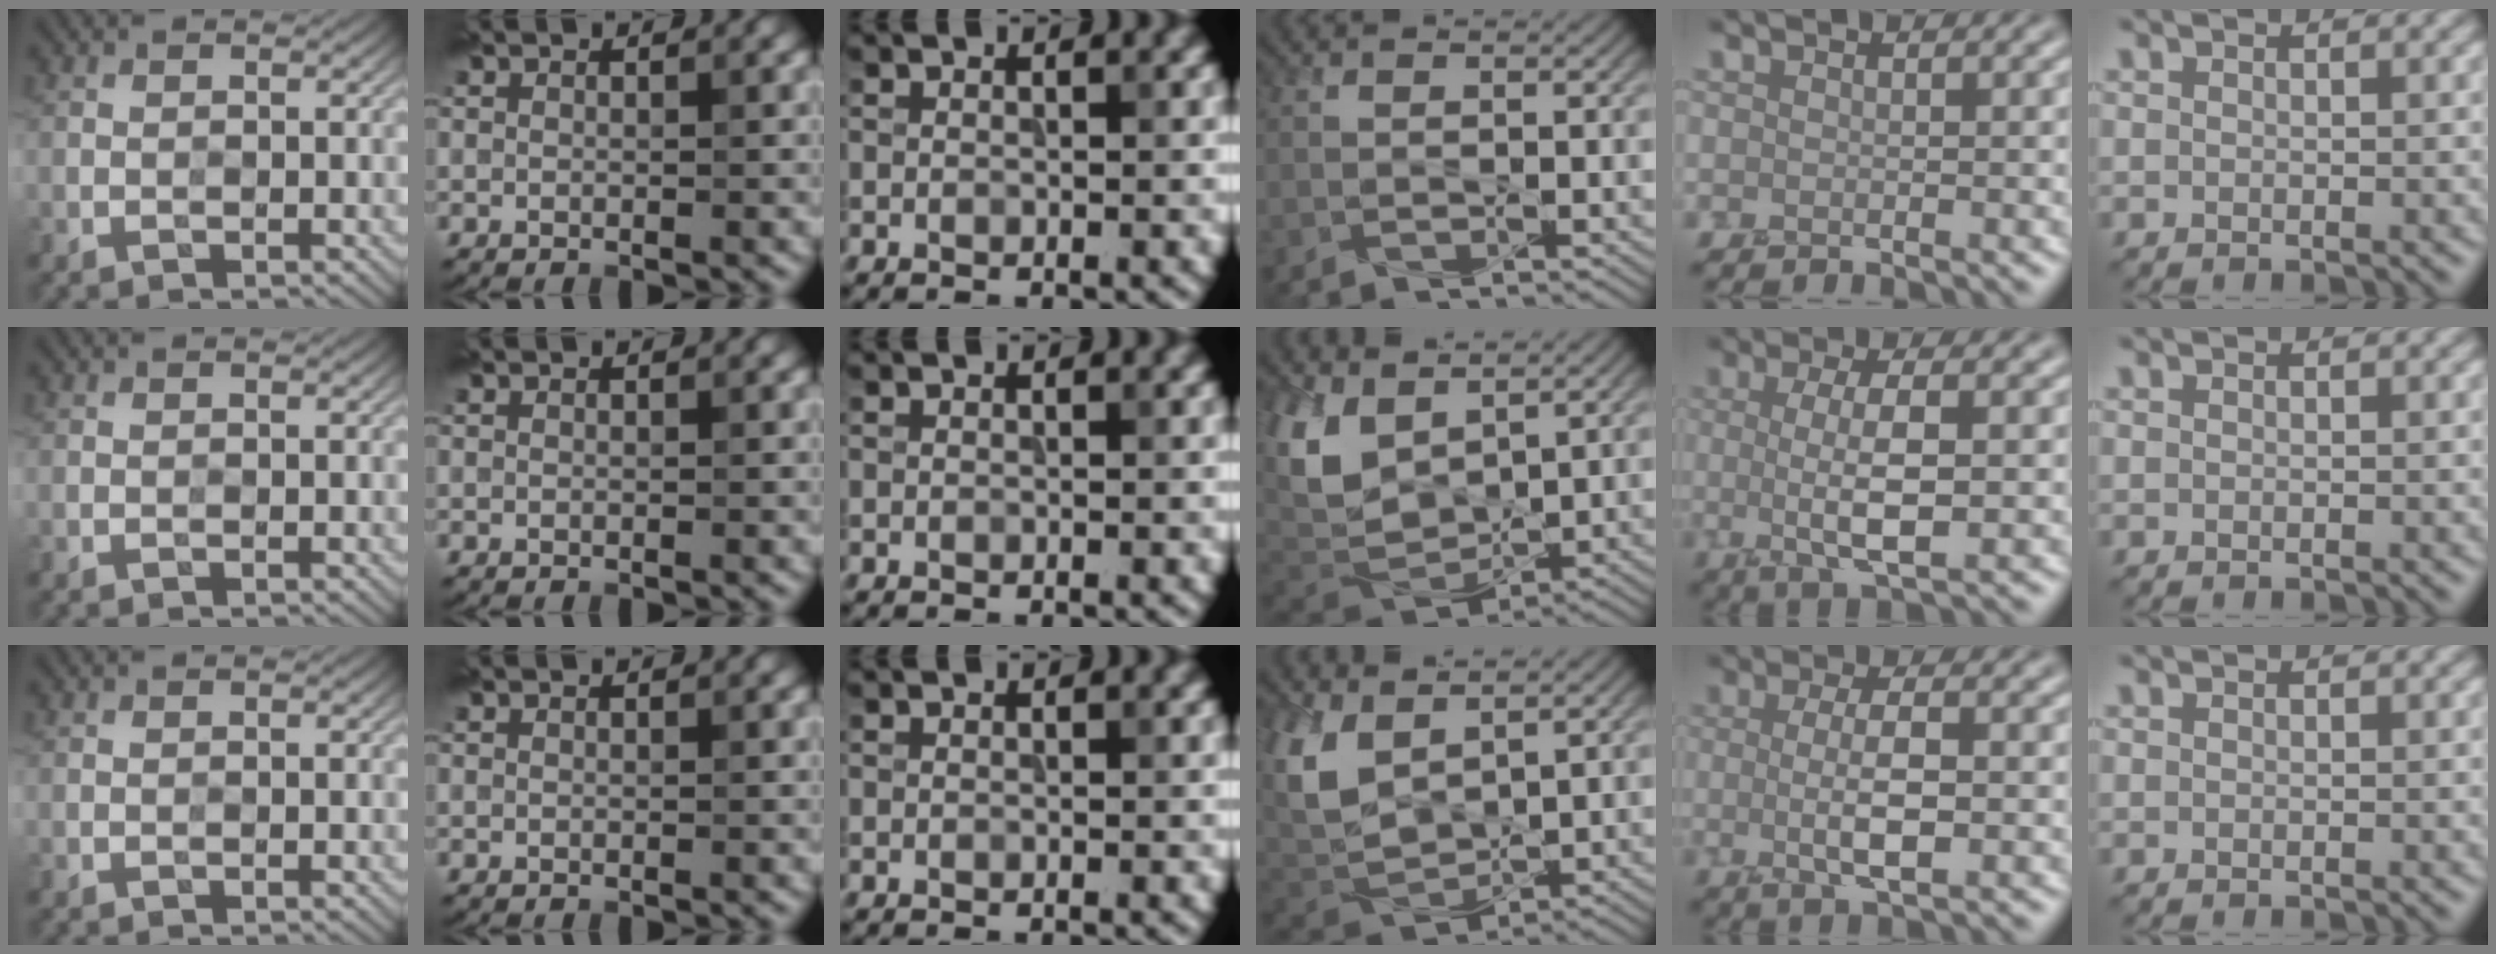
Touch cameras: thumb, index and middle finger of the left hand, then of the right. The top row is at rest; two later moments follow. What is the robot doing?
{"motion": "squeeze", "object": "foam earplug"}